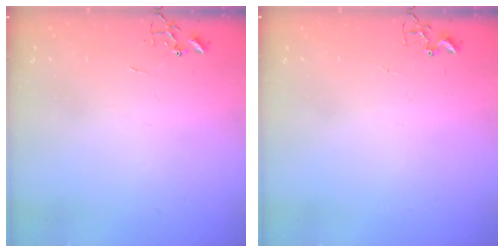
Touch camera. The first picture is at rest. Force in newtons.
{"total": 1.9, "press": 1.9, "slide": 0.2}